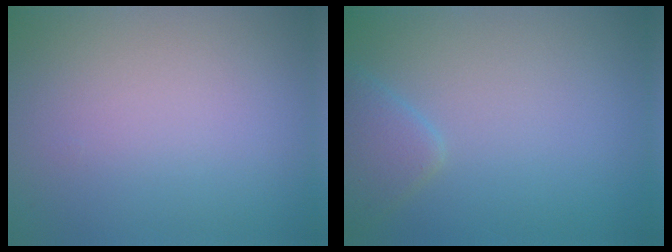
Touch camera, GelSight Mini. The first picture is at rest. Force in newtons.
{"total": 2.3, "press": 2.3, "slide": 0.1}